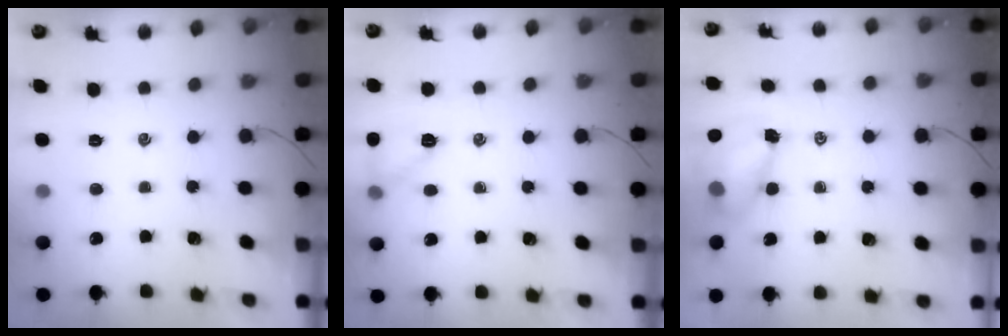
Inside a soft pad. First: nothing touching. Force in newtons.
{"total": 8.7, "press": 8.7, "slide": 0.9}
{"total": 7.5, "press": 7.4, "slide": 1.3}